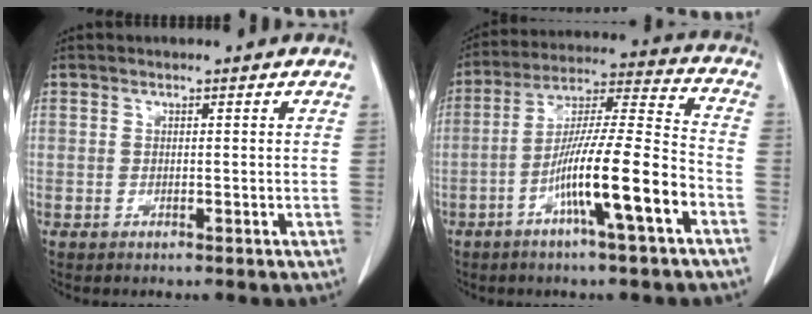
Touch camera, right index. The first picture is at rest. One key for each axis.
{"total": 15.2, "fx": -6.2, "fy": 0.4, "fz": 13.9, "tx": -0.249, "ty": 0.003, "tz": -0.108}